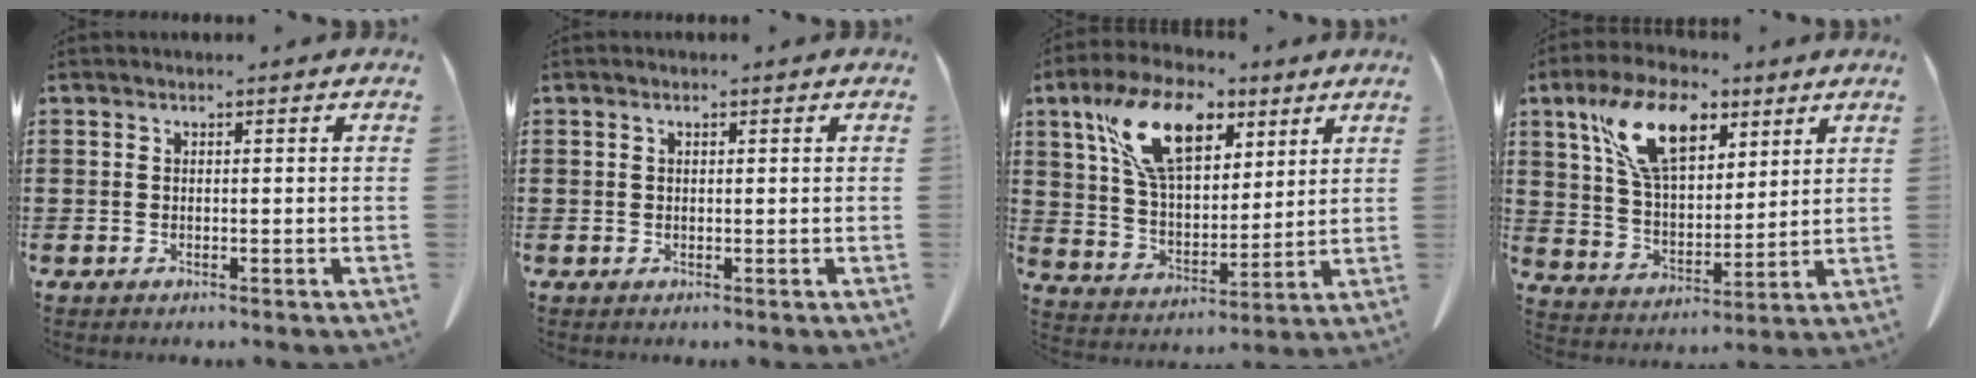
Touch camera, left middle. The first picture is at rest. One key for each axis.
{"total": 0.6, "fx": 0.3, "fy": 0.3, "fz": 0.5, "tx": -0.012, "ty": 0.002, "tz": 0.005}
{"total": 14.3, "fx": 7.7, "fy": 7.2, "fz": 9.6, "tx": -0.203, "ty": 0.003, "tz": 0.142}
{"total": 13.2, "fx": 7.3, "fy": 6.4, "fz": 8.9, "tx": -0.197, "ty": 0.008, "tz": 0.138}